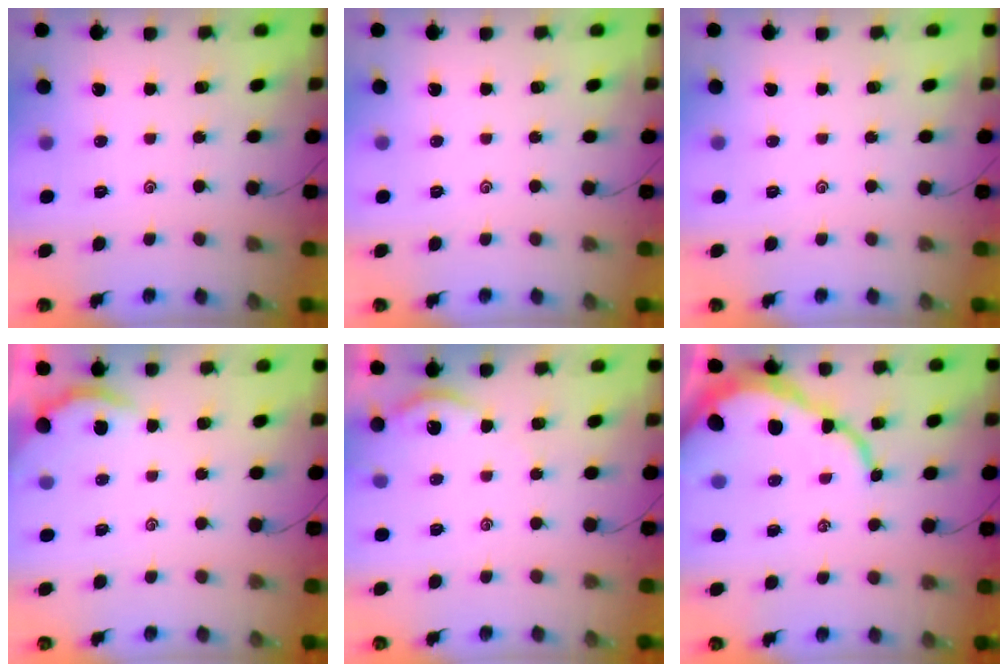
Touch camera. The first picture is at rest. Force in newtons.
{"total": 0.0}
{"total": 0.0}
{"total": 2.1, "press": 2.0, "slide": 0.4}
{"total": 2.9, "press": 2.9, "slide": 0.3}
{"total": 10.4, "press": 10.4, "slide": 1.1}